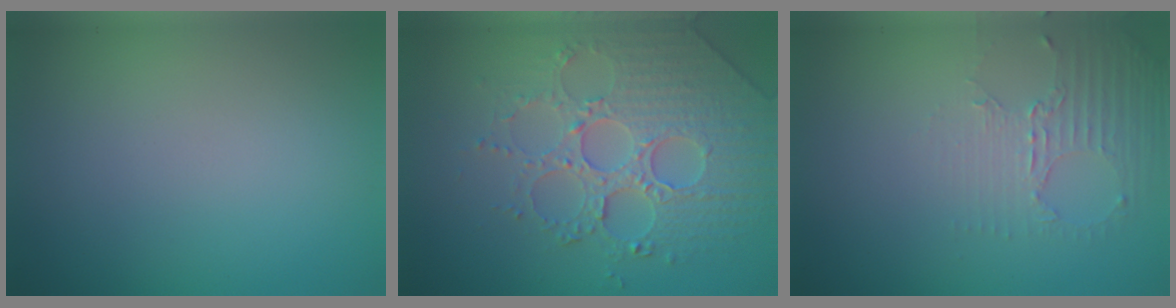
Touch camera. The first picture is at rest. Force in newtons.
{"total": 5.2, "press": 5.0, "slide": 1.6}
{"total": 2.6, "press": 2.0, "slide": 1.7}